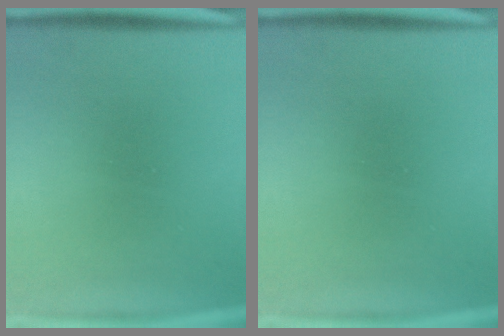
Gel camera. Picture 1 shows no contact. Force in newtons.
{"total": 0.0}